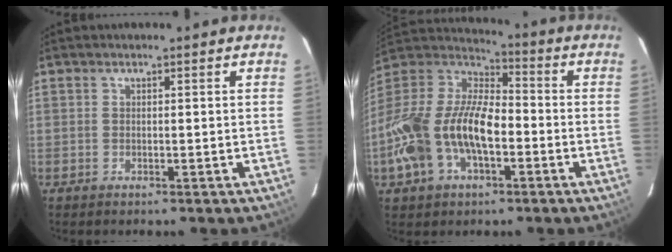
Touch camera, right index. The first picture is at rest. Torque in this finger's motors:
{"motor_torque": [1.23, -0.86, 1.05, 0.21]}